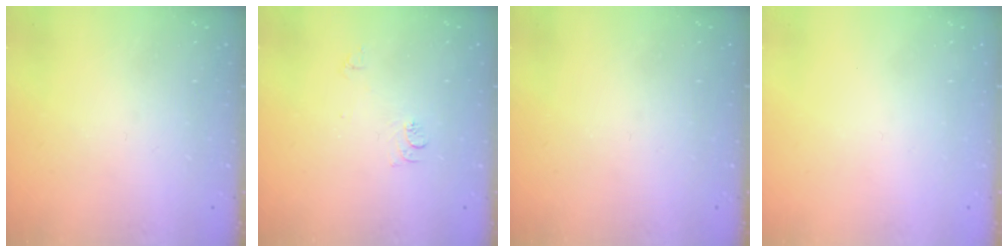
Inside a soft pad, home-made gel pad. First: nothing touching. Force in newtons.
{"total": 7.4, "press": 7.3, "slide": 0.8}
{"total": 0.0}
{"total": 1.6, "press": 1.6, "slide": 0.1}